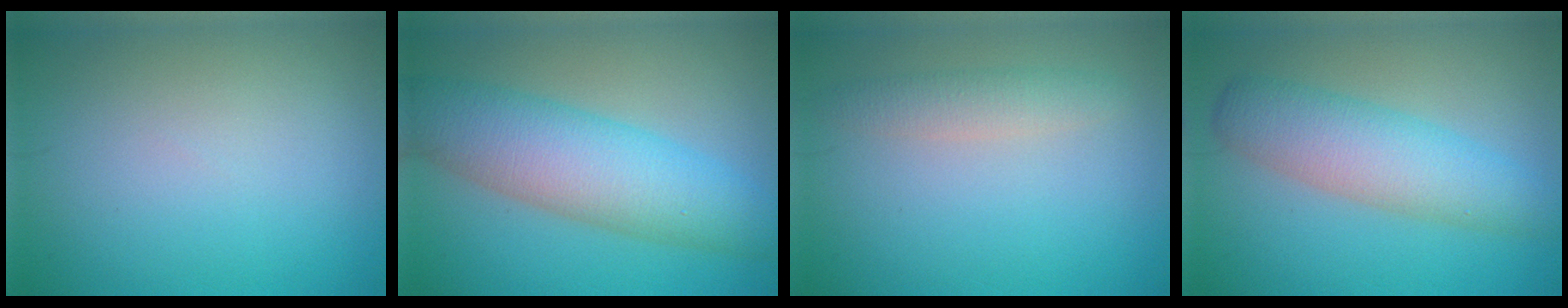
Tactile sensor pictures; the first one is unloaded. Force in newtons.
{"total": 8.1, "press": 8.1, "slide": 0.2}
{"total": 2.1, "press": 2.1, "slide": 0.0}
{"total": 5.8, "press": 5.8, "slide": 0.2}